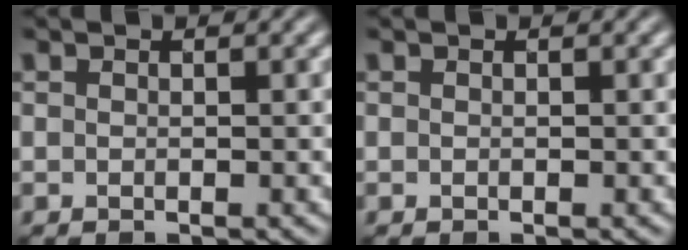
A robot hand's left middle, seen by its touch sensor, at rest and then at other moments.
{"total": 0.0}